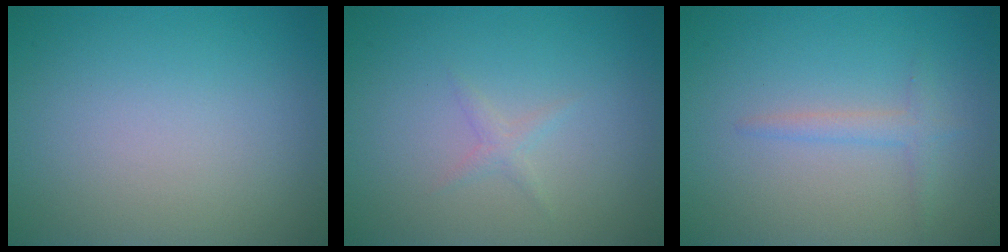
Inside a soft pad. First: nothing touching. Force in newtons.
{"total": 0.9, "press": 0.8, "slide": 0.1}
{"total": 1.5, "press": 1.5, "slide": 0.1}